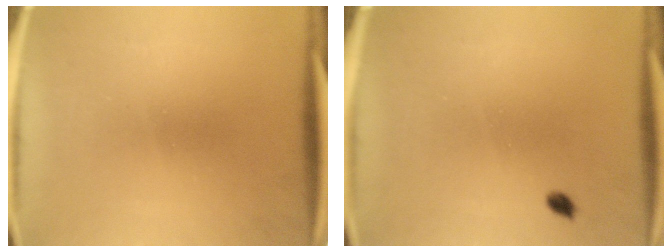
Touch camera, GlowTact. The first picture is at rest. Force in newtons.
{"total": 1.0}